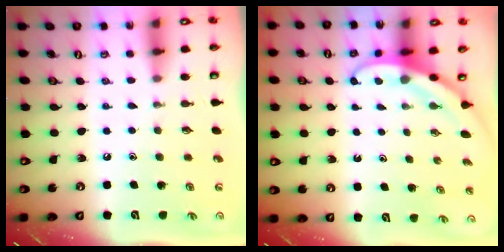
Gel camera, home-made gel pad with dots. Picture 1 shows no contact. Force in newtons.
{"total": 3.8, "press": 3.8, "slide": 0.3}